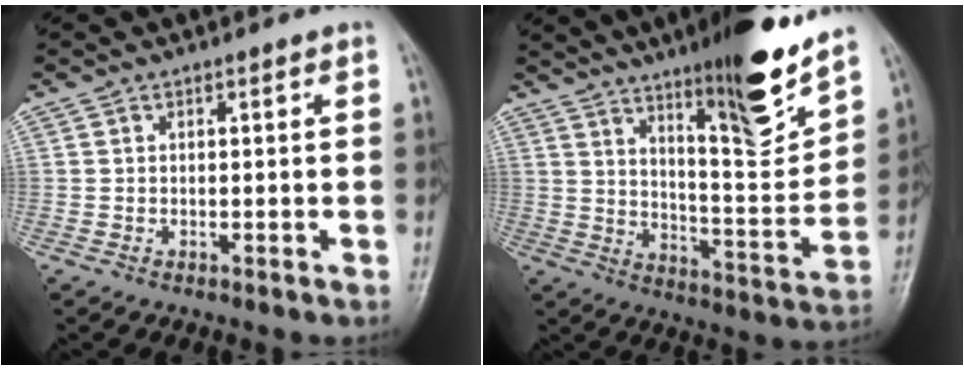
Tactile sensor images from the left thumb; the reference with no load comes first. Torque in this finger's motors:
{"motor_torque": [0.70, 0.57, 1.19, -1.60, 0.09]}